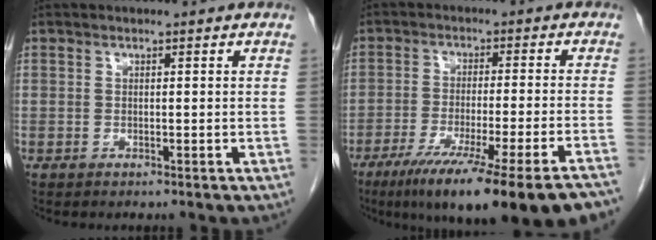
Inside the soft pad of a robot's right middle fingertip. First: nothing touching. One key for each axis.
{"total": 21.9, "fx": -16.6, "fy": -0.1, "fz": 14.3, "tx": -0.152, "ty": -0.049, "tz": -0.245}